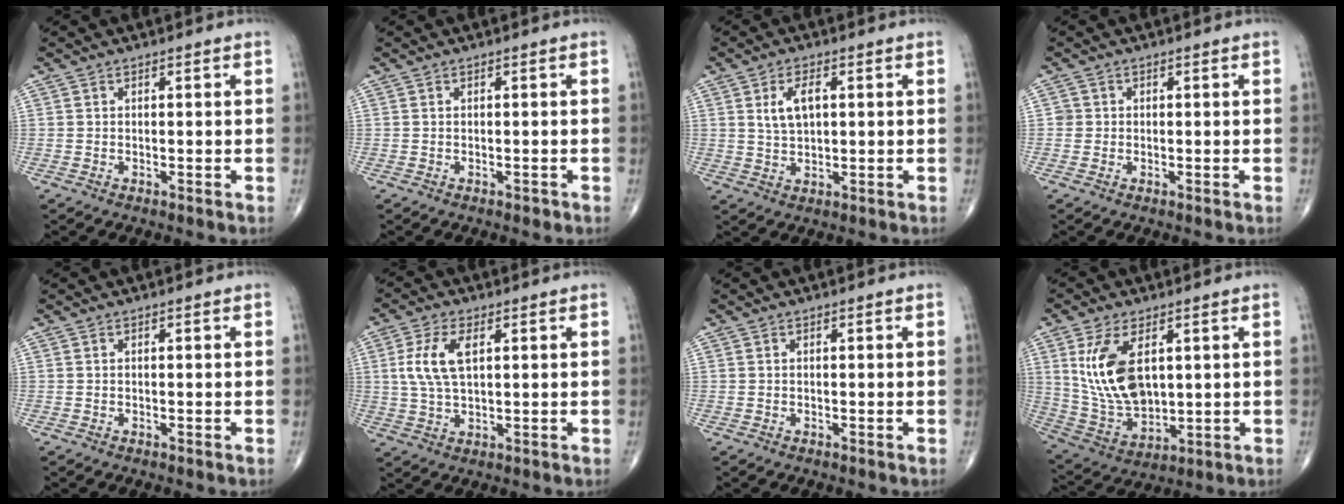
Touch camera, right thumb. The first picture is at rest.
{"total": 0.6, "force": [-0.4, 0.3, 0.4], "torque": [-0.001, -0.001, -0.005]}
{"total": 5.2, "force": [1.4, 2.7, 4.3], "torque": [-0.077, -0.001, 0.027]}
{"total": 1.4, "force": [0.0, 1.4, 0.1], "torque": [0.009, 0.005, -0.002]}
{"total": 0.0}
{"total": 7.8, "force": [2.0, 3.8, 6.6], "torque": [-0.142, 0.000, 0.040]}
{"total": 0.0}
{"total": 14.2, "force": [3.8, 7.9, 11.2], "torque": [-0.211, -0.018, 0.089]}